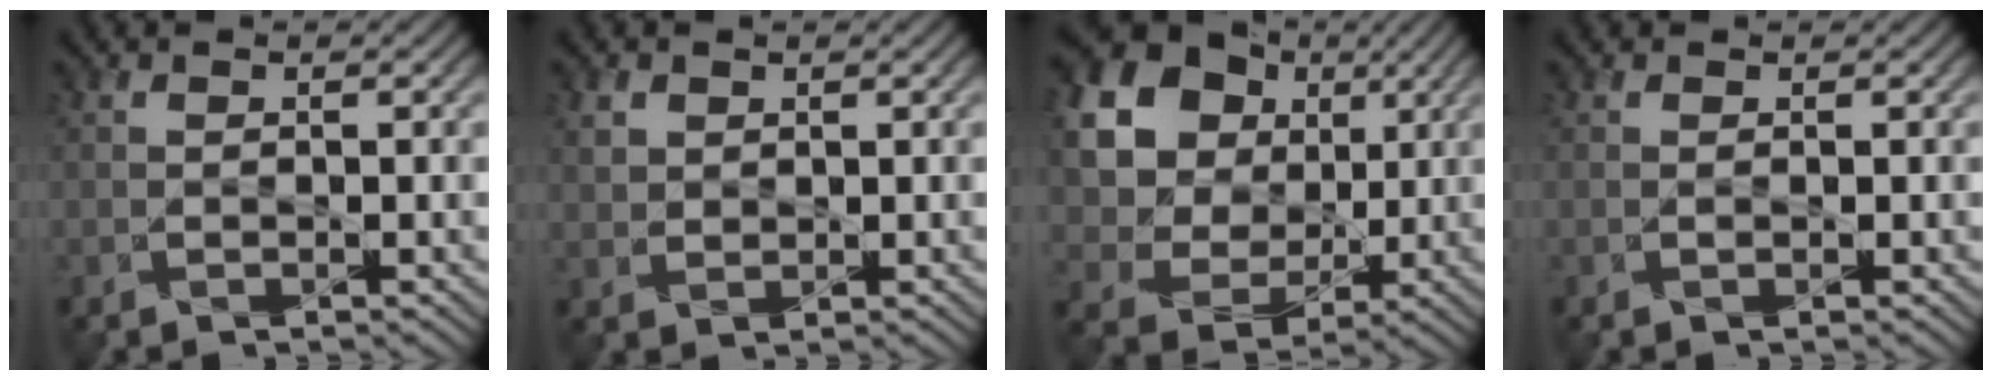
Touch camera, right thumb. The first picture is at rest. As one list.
[{"total": 2.2, "force": [1.2, 1.6, 0.9], "torque": [-0.031, -0.003, 0.031]}, {"total": 18.1, "force": [6.3, 14.5, 8.7], "torque": [-0.258, 0.043, 0.147]}, {"total": 0.0}]